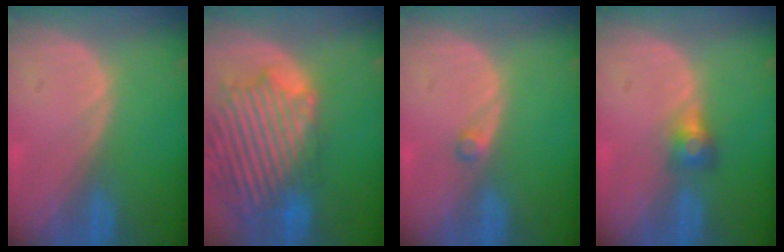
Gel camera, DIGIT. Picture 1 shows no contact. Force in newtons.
{"total": 14.5, "press": 12.3, "slide": 7.6}
{"total": 1.0, "press": 1.0, "slide": 0.2}
{"total": 2.8, "press": 2.6, "slide": 1.0}